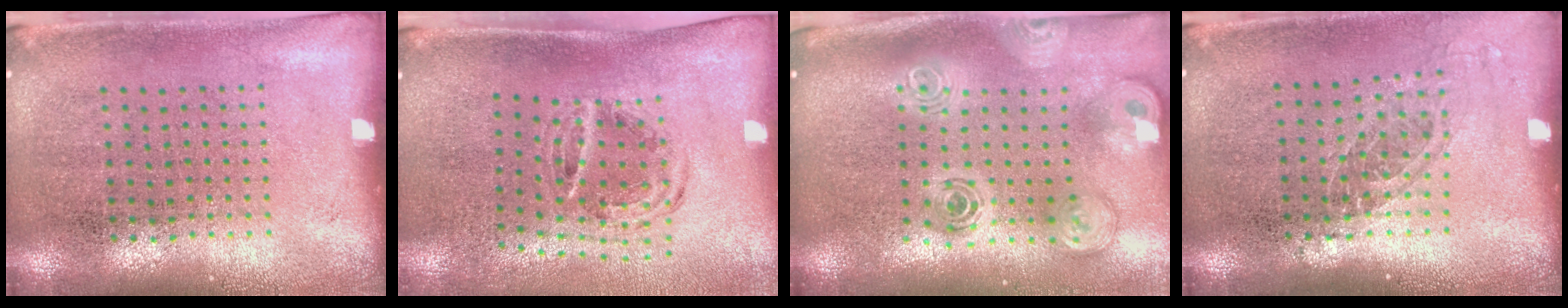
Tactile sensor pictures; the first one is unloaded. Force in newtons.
{"total": 1.1, "press": 1.0, "slide": 0.5}
{"total": 2.8, "press": 2.0, "slide": 2.0}
{"total": 1.2, "press": 1.0, "slide": 0.7}